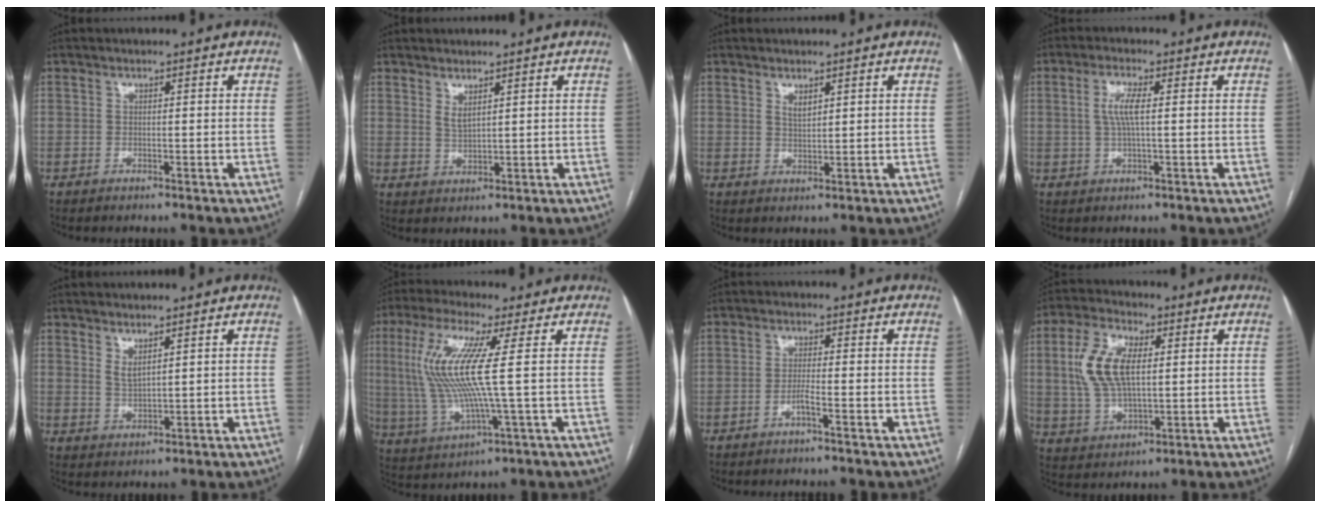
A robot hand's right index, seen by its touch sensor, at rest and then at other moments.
{"total": 1.9, "force": [1.3, 0.4, 1.3], "torque": [-0.029, -0.009, 0.032]}
{"total": 1.7, "force": [1.1, 0.6, 1.2], "torque": [-0.024, -0.004, 0.025]}
{"total": 4.2, "force": [0.6, 0.7, 4.1], "torque": [-0.086, 0.003, 0.011]}
{"total": 2.1, "force": [1.5, 0.3, 1.3], "torque": [-0.031, -0.010, 0.036]}
{"total": 12.5, "force": [1.9, 0.0, 12.4], "torque": [-0.282, -0.001, 0.033]}
{"total": 2.0, "force": [-1.2, -0.3, 1.6], "torque": [-0.031, 0.000, -0.025]}
{"total": 10.8, "force": [2.0, 5.0, 9.4], "torque": [-0.208, 0.015, 0.043]}